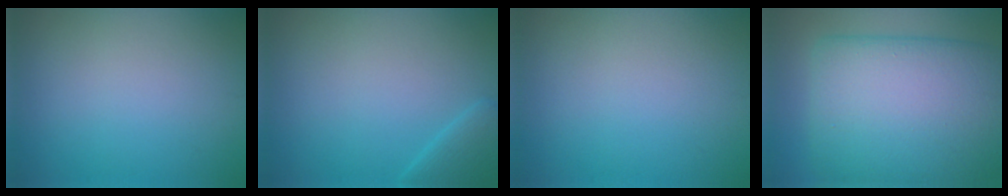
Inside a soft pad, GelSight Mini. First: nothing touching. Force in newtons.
{"total": 2.3, "press": 2.3, "slide": 0.2}
{"total": 0.0}
{"total": 14.0, "press": 14.0, "slide": 0.7}